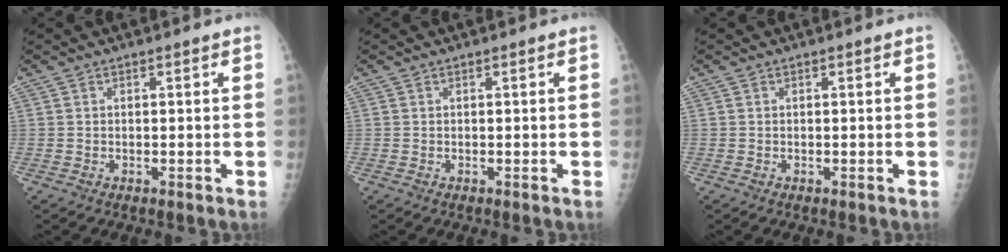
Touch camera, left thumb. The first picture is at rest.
{"total": 0.0}
{"total": 0.0}